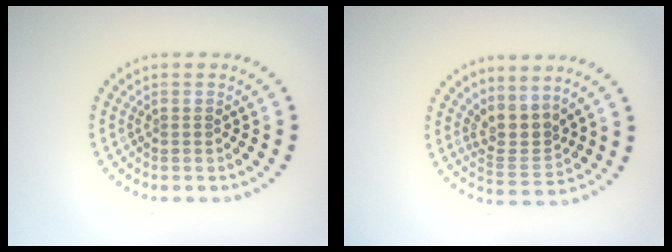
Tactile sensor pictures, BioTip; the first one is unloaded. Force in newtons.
{"total": 2.9, "press": 2.1, "slide": 2.1}